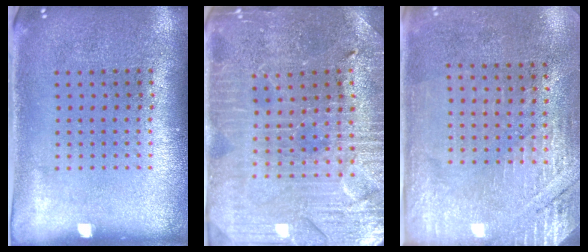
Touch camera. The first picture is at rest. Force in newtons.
{"total": 3.3, "press": 3.3, "slide": 0.6}
{"total": 2.7, "press": 2.5, "slide": 1.1}